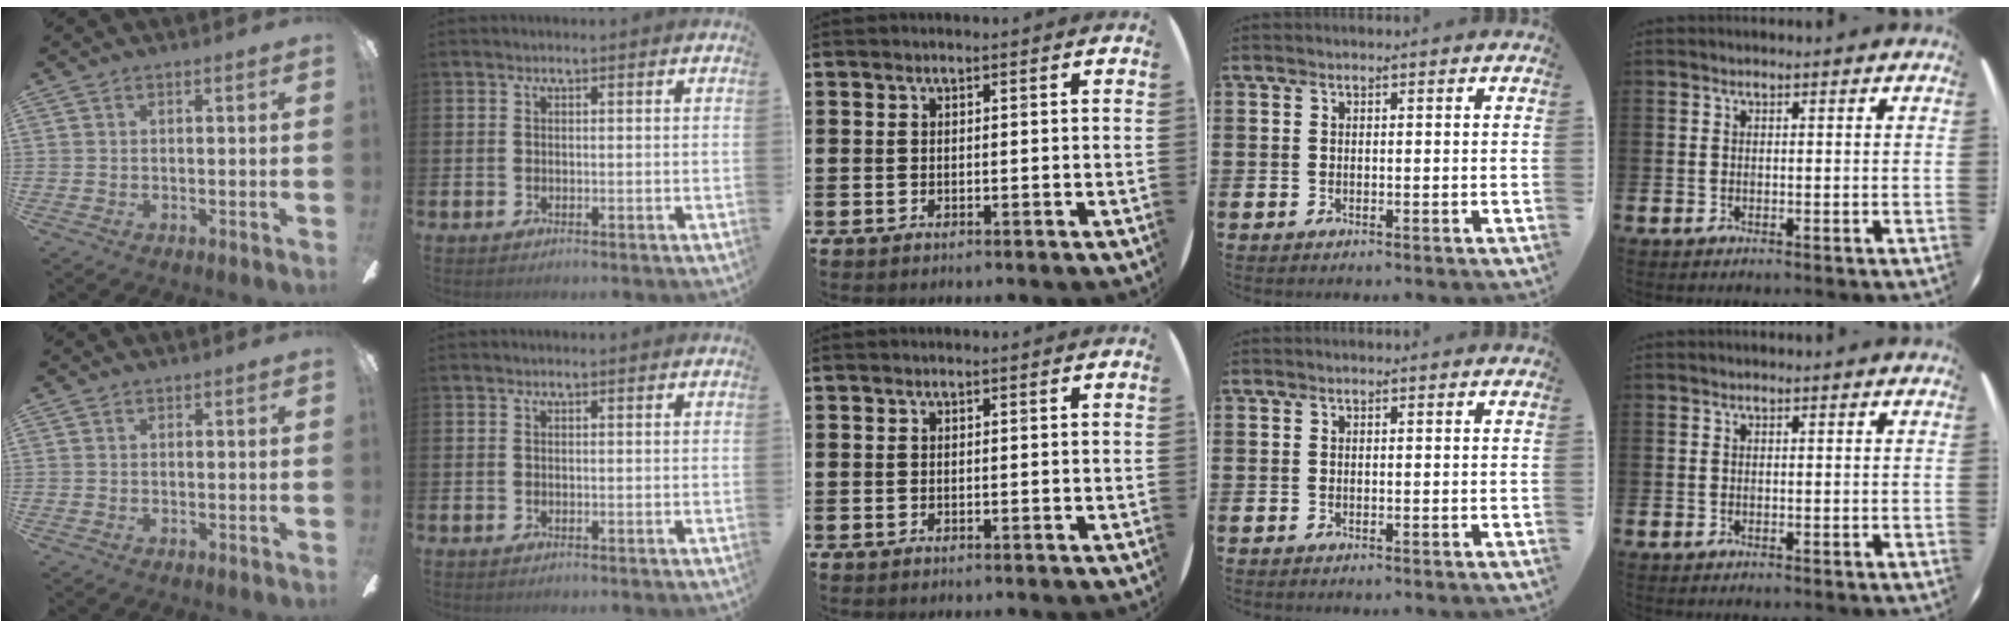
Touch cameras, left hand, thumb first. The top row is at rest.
{}